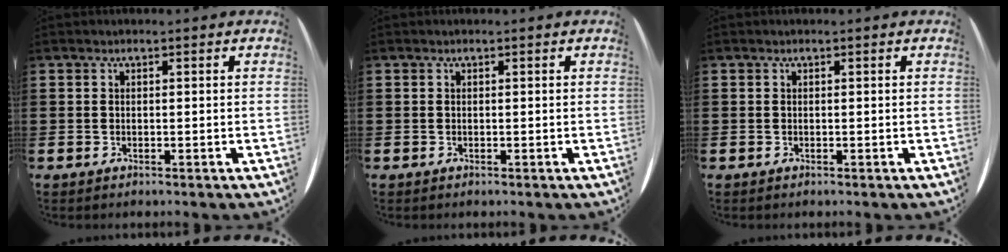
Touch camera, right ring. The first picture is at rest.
{"total": 0.0}
{"total": 0.0}